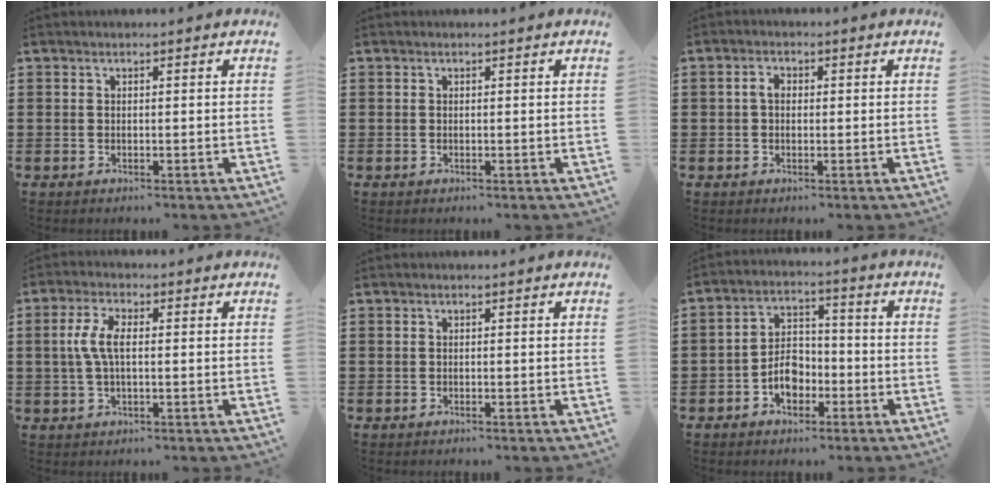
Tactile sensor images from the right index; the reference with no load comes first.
{"total": 0.0}
{"total": 2.1, "force": [0.1, 1.4, 1.5], "torque": [-0.031, 0.006, 0.000]}
{"total": 5.1, "force": [0.2, 2.1, 4.6], "torque": [-0.110, 0.001, -0.006]}
{"total": 0.0}
{"total": 5.3, "force": [-2.3, 3.7, 3.1], "torque": [-0.051, 0.006, -0.042]}